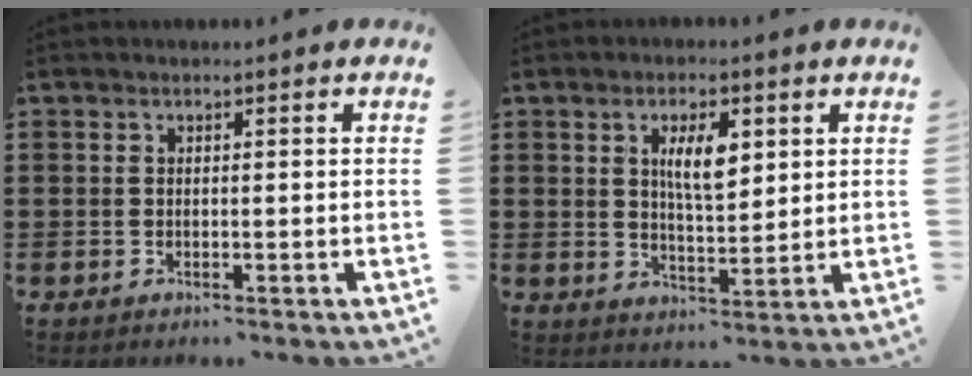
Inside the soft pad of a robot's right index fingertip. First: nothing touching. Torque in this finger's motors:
{"motor_torque": [0.45, -0.26, 0.56, 0.13]}